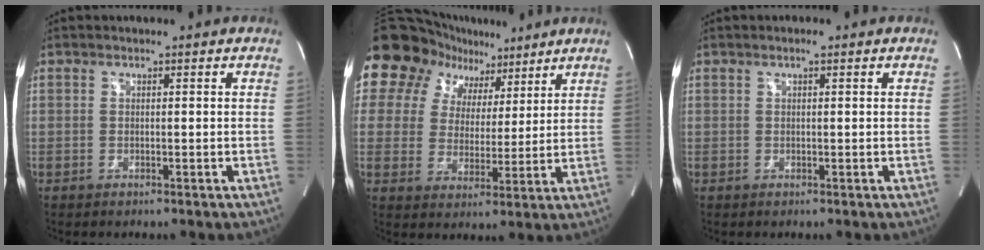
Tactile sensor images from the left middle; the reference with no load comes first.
{"total": 11.7, "force": [8.0, 7.8, 3.5], "torque": [-0.059, 0.038, 0.127]}
{"total": 0.9, "force": [0.5, 0.1, 0.7], "torque": [-0.013, 0.003, 0.008]}